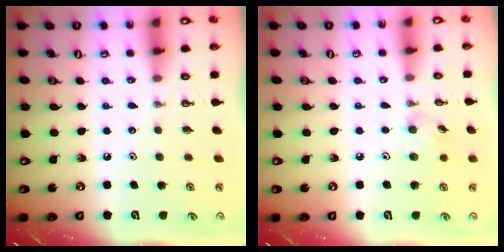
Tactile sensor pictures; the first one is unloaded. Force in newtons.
{"total": 6.2, "press": 6.0, "slide": 1.4}